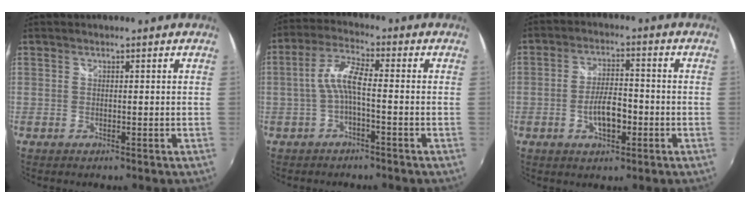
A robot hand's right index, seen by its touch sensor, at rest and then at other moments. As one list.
[{"total": 5.5, "force": [-1.4, 1.0, 5.2], "torque": [-0.117, 0.013, -0.029]}, {"total": 6.6, "force": [-2.2, 2.8, 5.5], "torque": [-0.107, 0.001, -0.034]}]